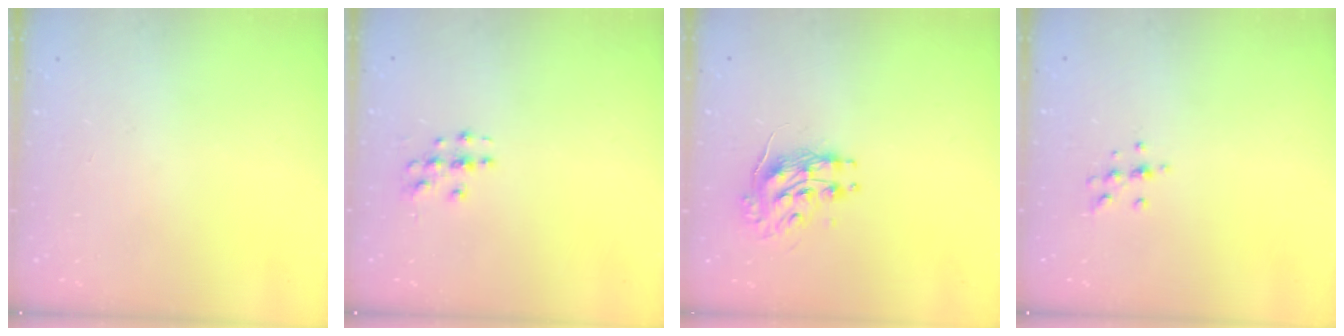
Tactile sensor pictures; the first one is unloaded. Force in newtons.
{"total": 3.3, "press": 3.3, "slide": 0.2}
{"total": 9.3, "press": 9.3, "slide": 0.5}
{"total": 6.0, "press": 5.6, "slide": 2.0}